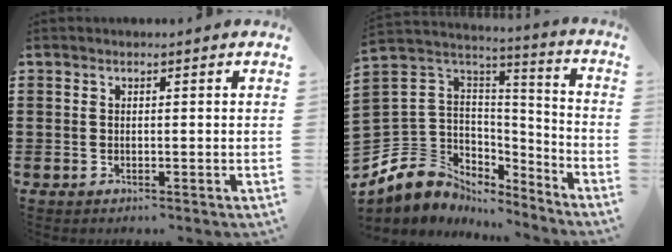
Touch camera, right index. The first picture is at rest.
{"total": 8.0, "force": [-4.3, 6.7, 0.8], "torque": [-0.059, -0.014, -0.082]}